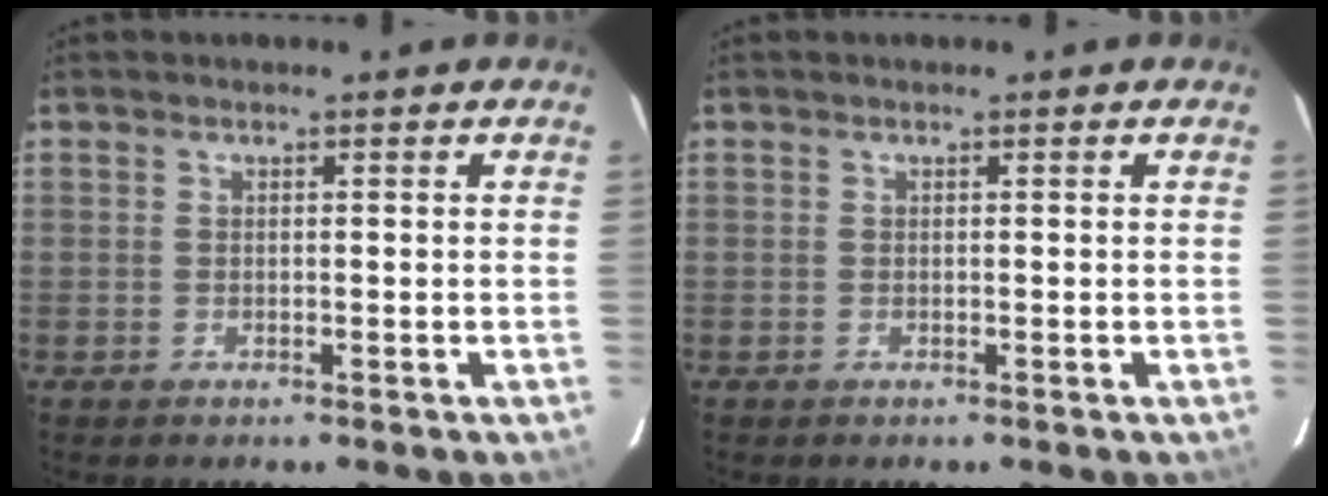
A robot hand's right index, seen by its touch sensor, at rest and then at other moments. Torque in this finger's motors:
{"motor_torque": [0.23, -0.09, 0.04, 0.01]}